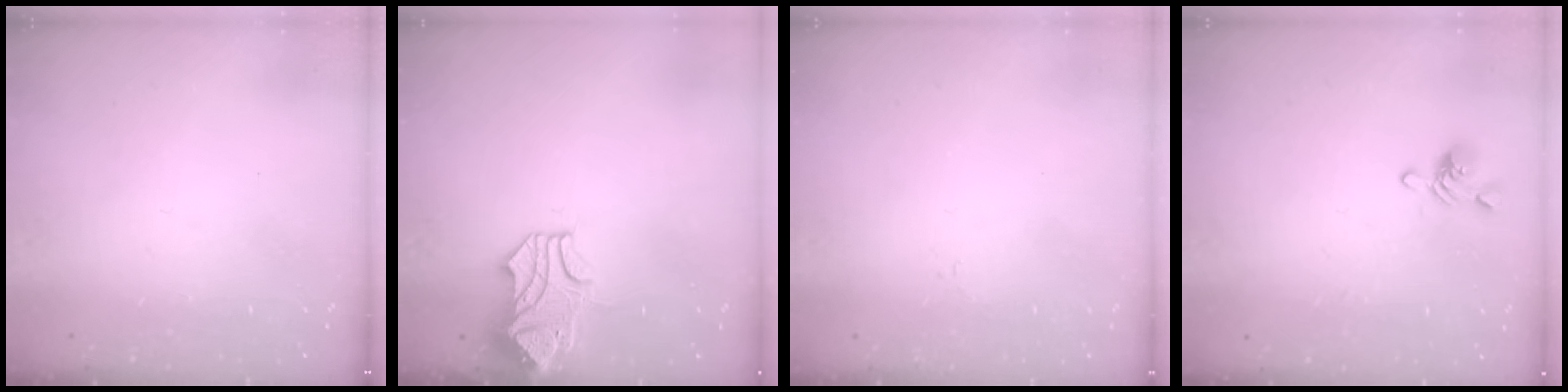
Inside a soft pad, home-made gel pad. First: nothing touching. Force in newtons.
{"total": 1.7, "press": 1.1, "slide": 1.3}
{"total": 1.1, "press": 1.1, "slide": 0.2}
{"total": 1.3, "press": 1.1, "slide": 0.8}